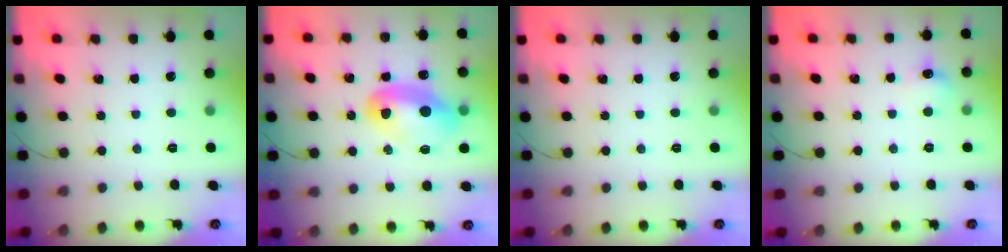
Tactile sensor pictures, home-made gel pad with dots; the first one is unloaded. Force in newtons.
{"total": 11.9, "press": 11.9, "slide": 0.7}
{"total": 0.0}
{"total": 6.6, "press": 6.3, "slide": 1.7}